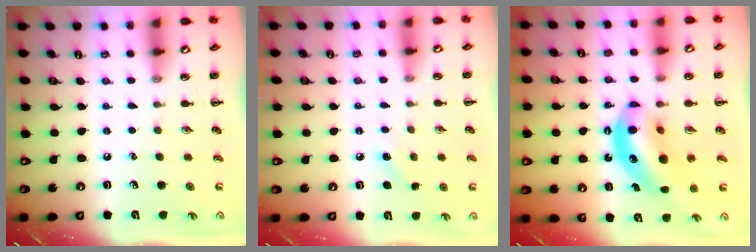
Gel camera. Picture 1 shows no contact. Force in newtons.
{"total": 5.8, "press": 5.6, "slide": 1.6}
{"total": 11.9, "press": 11.5, "slide": 3.2}